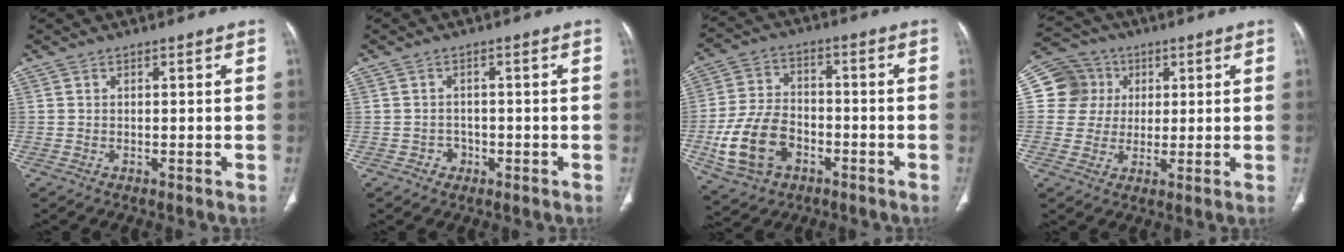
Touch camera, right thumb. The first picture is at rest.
{"total": 2.0, "force": [-1.0, 1.7, 0.3], "torque": [0.005, 0.009, -0.017]}
{"total": 13.2, "force": [-4.7, 9.2, 8.3], "torque": [-0.157, 0.023, -0.081]}
{"total": 9.3, "force": [1.8, 9.0, 1.3], "torque": [0.009, 0.011, 0.027]}